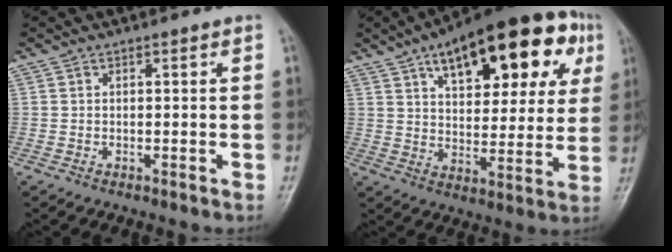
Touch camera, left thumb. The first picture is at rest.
{"total": 25.7, "force": [11.7, 11.9, 19.5], "torque": [-0.244, 0.007, 0.169]}